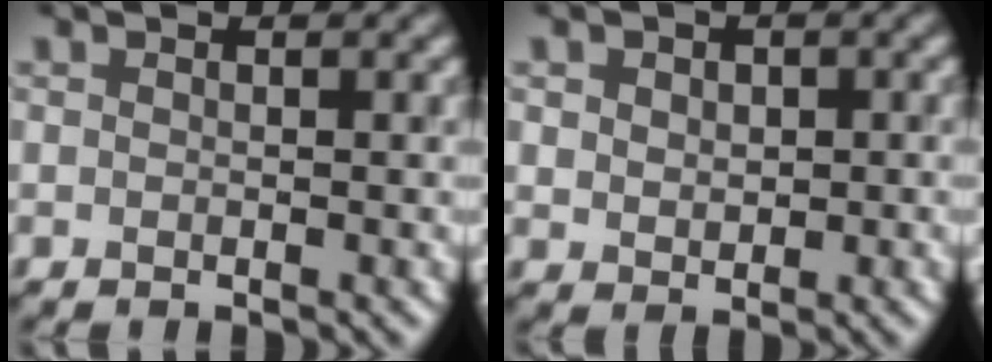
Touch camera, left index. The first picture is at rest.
{"total": 2.2, "force": [0.7, 1.9, 0.9], "torque": [-0.019, 0.013, 0.018]}